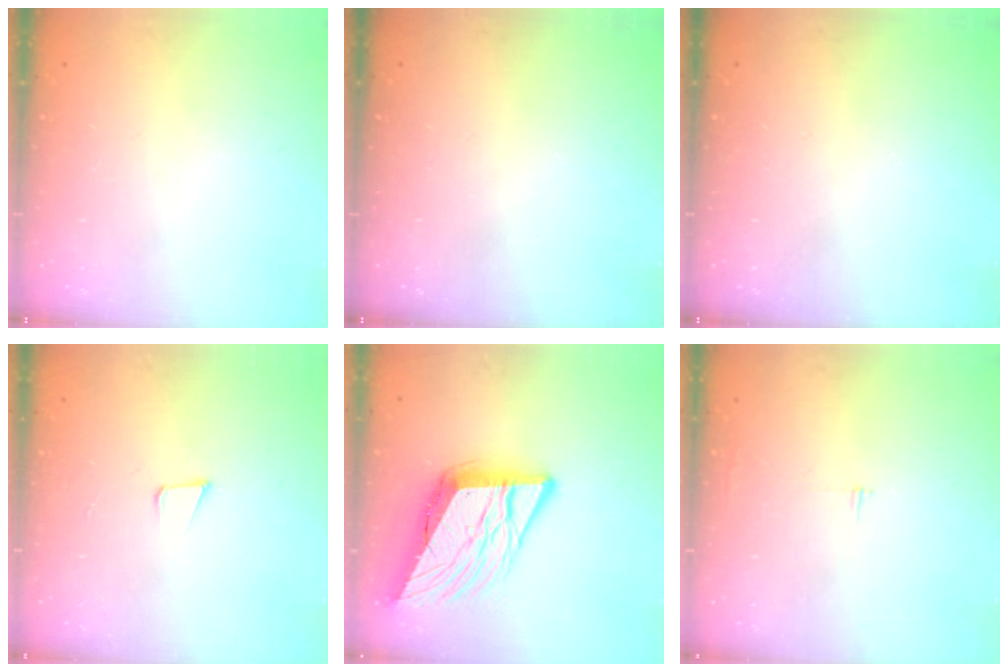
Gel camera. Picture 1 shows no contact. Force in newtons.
{"total": 0.0}
{"total": 0.0}
{"total": 3.4, "press": 2.2, "slide": 2.6}
{"total": 15.3, "press": 15.1, "slide": 2.7}
{"total": 2.3, "press": 2.3, "slide": 0.2}